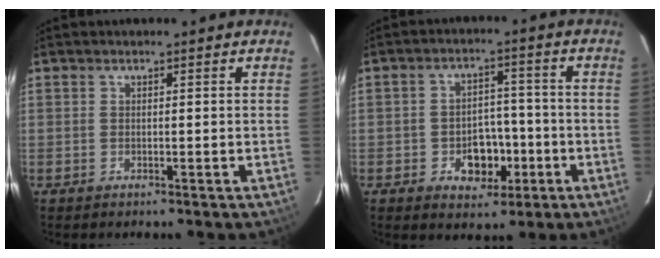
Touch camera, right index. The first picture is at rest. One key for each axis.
{"total": 7.4, "fx": -2.8, "fy": 5.6, "fz": 4.1, "tx": -0.078, "ty": 0.014, "tz": -0.026}